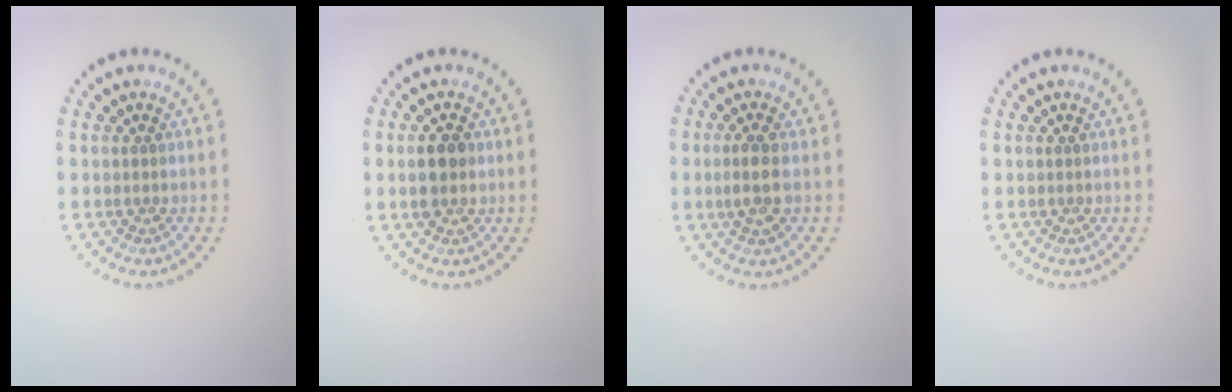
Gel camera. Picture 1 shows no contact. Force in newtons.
{"total": 2.8, "press": 2.8, "slide": 0.3}
{"total": 2.4, "press": 2.3, "slide": 0.9}
{"total": 0.0}